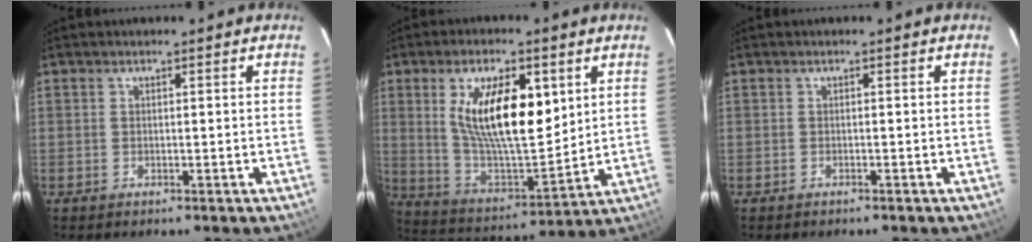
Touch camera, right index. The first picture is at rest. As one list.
[{"total": 17.6, "force": [5.5, 6.9, 15.2], "torque": [-0.273, -0.002, 0.108]}, {"total": 0.5, "force": [-0.5, 0.1, 0.1], "torque": [-0.001, 0.001, -0.008]}]